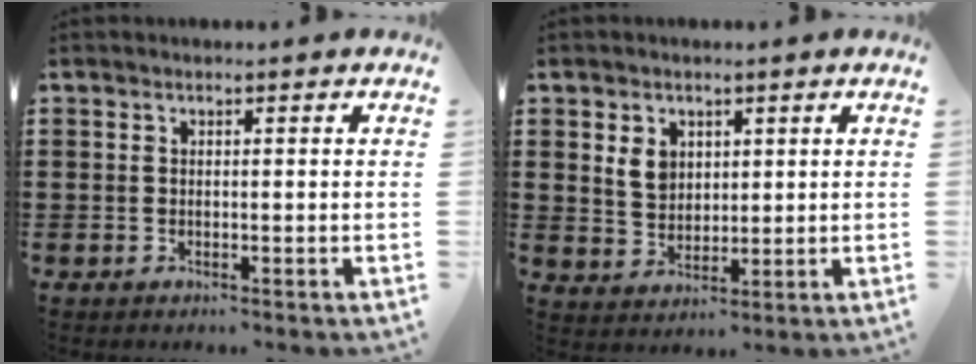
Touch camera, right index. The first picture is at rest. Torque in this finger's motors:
{"motor_torque": [0.27, 0.27, 0.11, 0.04]}